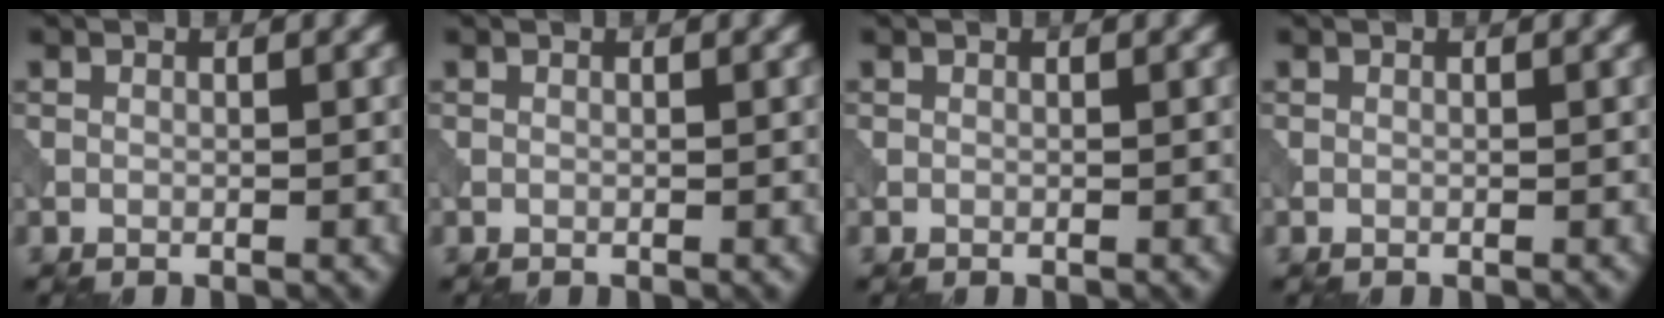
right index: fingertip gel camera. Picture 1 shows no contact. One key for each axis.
{"total": 0.0}
{"total": 0.0}
{"total": 0.0}